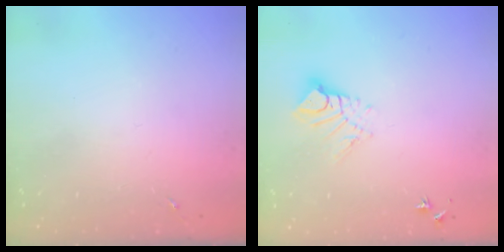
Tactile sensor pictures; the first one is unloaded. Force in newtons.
{"total": 9.1, "press": 9.0, "slide": 1.0}